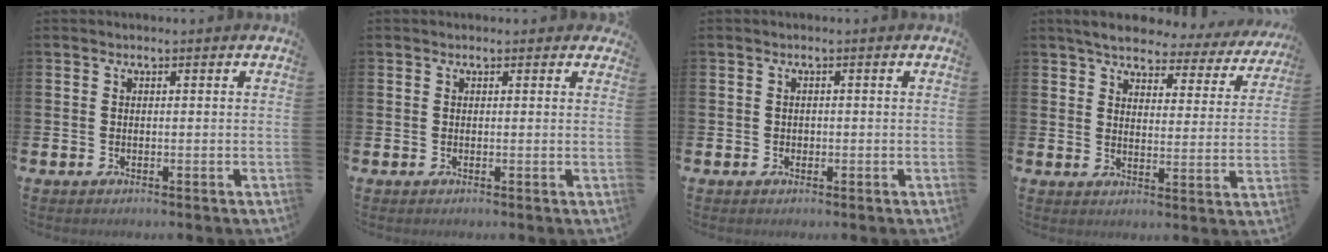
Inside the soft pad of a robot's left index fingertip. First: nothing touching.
{"total": 0.5, "force": [0.3, 0.4, 0.1], "torque": [0.007, 0.001, 0.004]}
{"total": 0.7, "force": [-0.1, 0.7, 0.1], "torque": [-0.002, 0.005, -0.004]}
{"total": 4.5, "force": [4.1, 1.2, 1.4], "torque": [-0.043, -0.029, 0.063]}